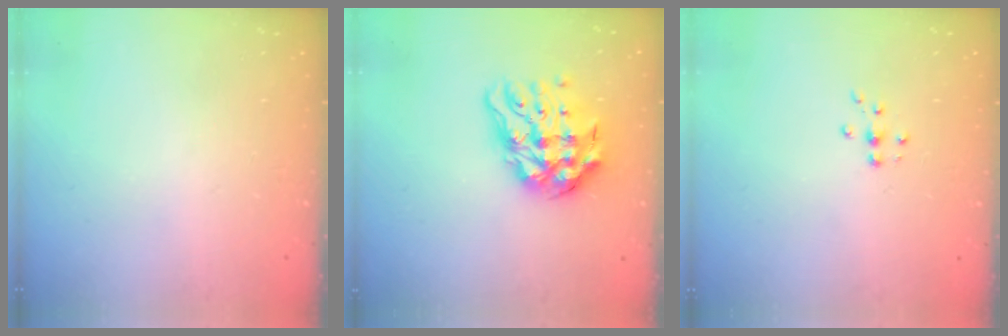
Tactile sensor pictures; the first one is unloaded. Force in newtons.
{"total": 14.4, "press": 14.3, "slide": 1.8}
{"total": 4.9, "press": 4.9, "slide": 0.7}